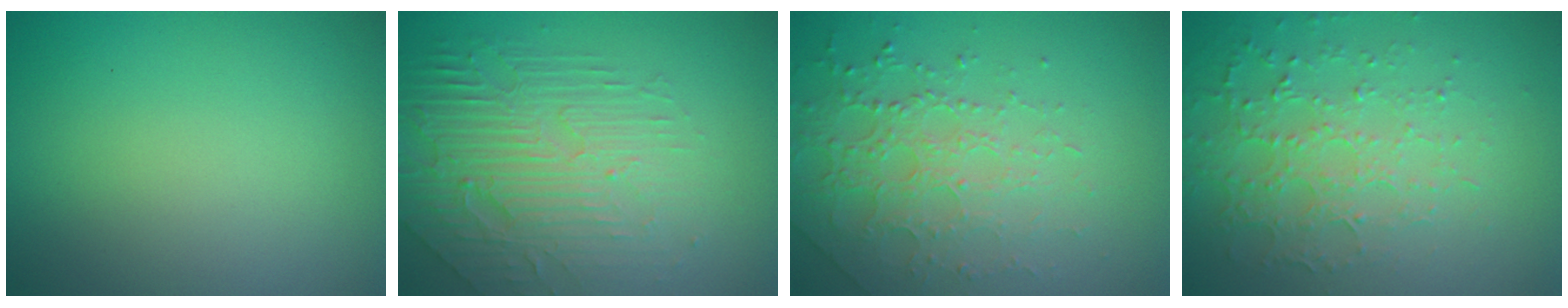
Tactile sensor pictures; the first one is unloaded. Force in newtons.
{"total": 6.2, "press": 4.6, "slide": 4.1}
{"total": 3.4, "press": 3.3, "slide": 1.1}
{"total": 5.0, "press": 3.5, "slide": 3.5}